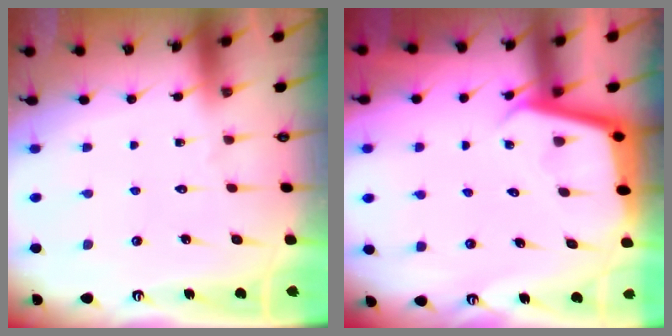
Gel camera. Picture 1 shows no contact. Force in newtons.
{"total": 3.3, "press": 3.3, "slide": 0.2}